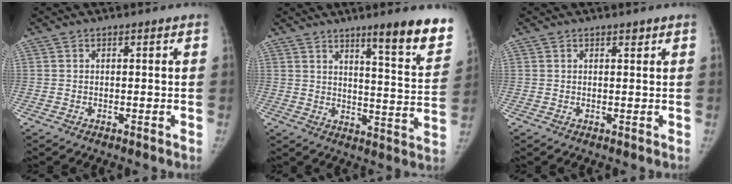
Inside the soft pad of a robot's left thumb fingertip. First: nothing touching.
{"total": 14.7, "force": [9.8, 1.7, 10.8], "torque": [-0.115, -0.069, 0.138]}
{"total": 0.8, "force": [0.6, 0.3, 0.4], "torque": [-0.006, -0.005, 0.010]}